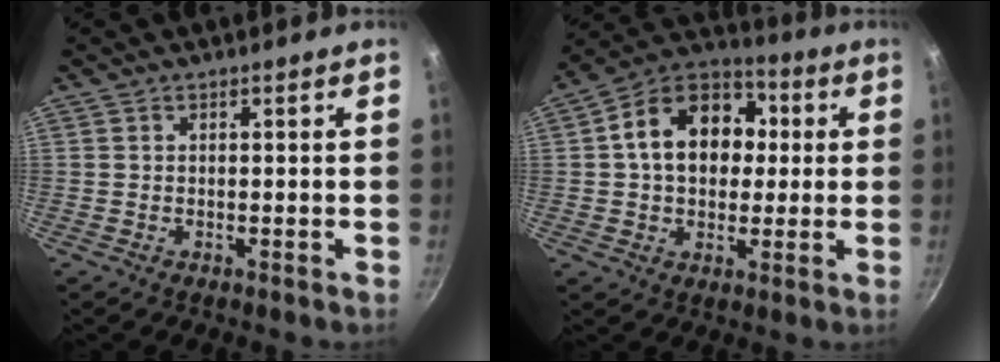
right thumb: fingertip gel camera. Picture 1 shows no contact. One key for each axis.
{"total": 16.5, "fx": 2.2, "fy": 12.3, "fz": 10.8, "tx": -0.147, "ty": 0.030, "tz": 0.018}